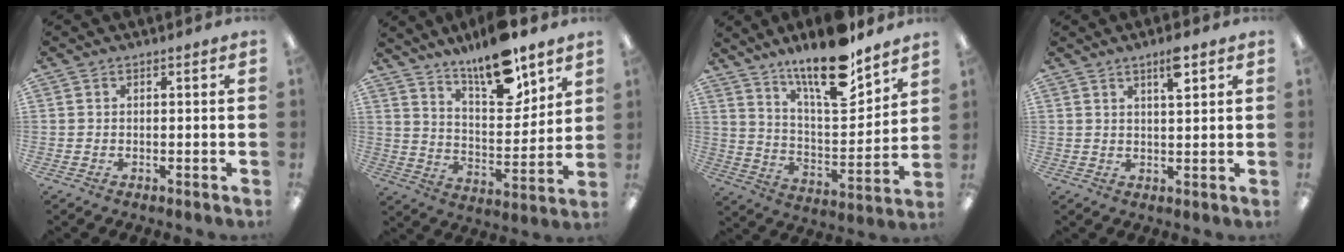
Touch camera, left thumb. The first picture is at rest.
{"total": 15.5, "force": [11.9, 5.2, 8.5], "torque": [-0.135, -0.073, 0.204]}
{"total": 17.4, "force": [13.4, 4.6, 10.1], "torque": [-0.168, -0.087, 0.223]}
{"total": 4.3, "force": [2.6, 0.9, 3.2], "torque": [-0.047, -0.006, 0.039]}